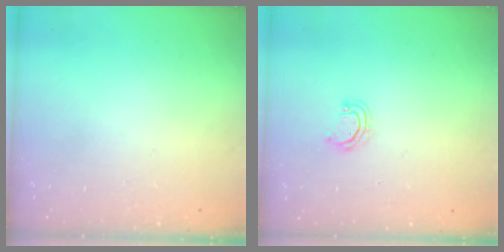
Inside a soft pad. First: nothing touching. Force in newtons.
{"total": 2.7, "press": 2.7, "slide": 0.2}